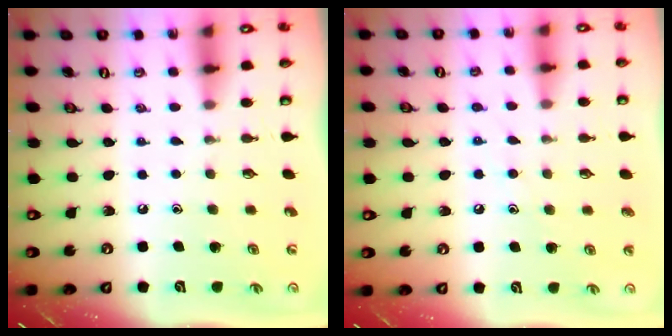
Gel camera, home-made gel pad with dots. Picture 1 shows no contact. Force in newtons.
{"total": 6.1, "press": 6.1, "slide": 0.6}